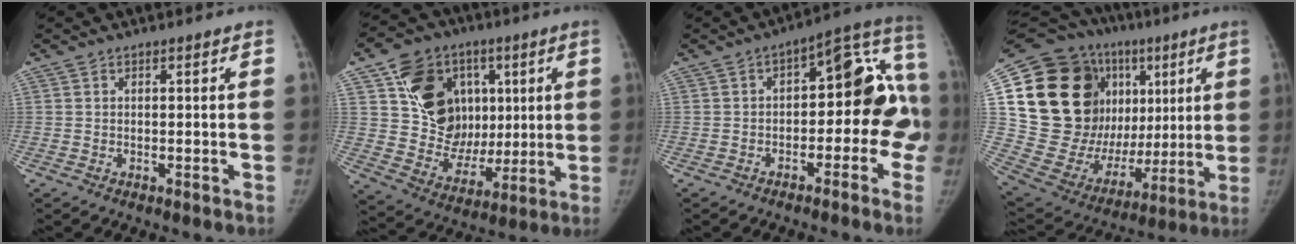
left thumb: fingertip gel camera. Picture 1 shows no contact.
{"total": 20.1, "force": [6.0, 16.2, 10.3], "torque": [-0.117, 0.003, 0.119]}
{"total": 18.0, "force": [-2.9, 9.6, 14.9], "torque": [-0.156, 0.062, -0.042]}
{"total": 32.8, "force": [7.6, 21.5, 23.6], "torque": [-0.346, 0.040, 0.143]}